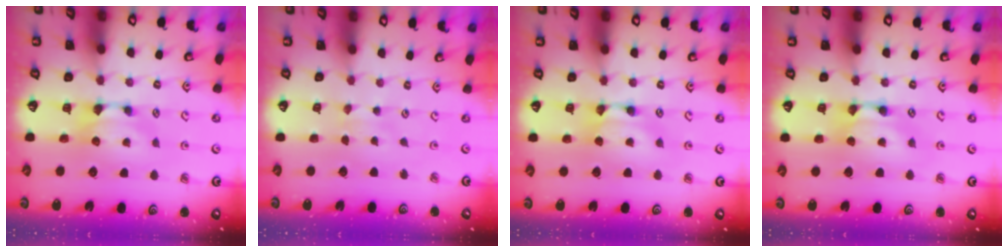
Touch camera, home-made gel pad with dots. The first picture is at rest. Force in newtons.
{"total": 2.8, "press": 2.8, "slide": 0.2}
{"total": 1.6, "press": 1.6, "slide": 0.1}
{"total": 2.1, "press": 2.1, "slide": 0.2}